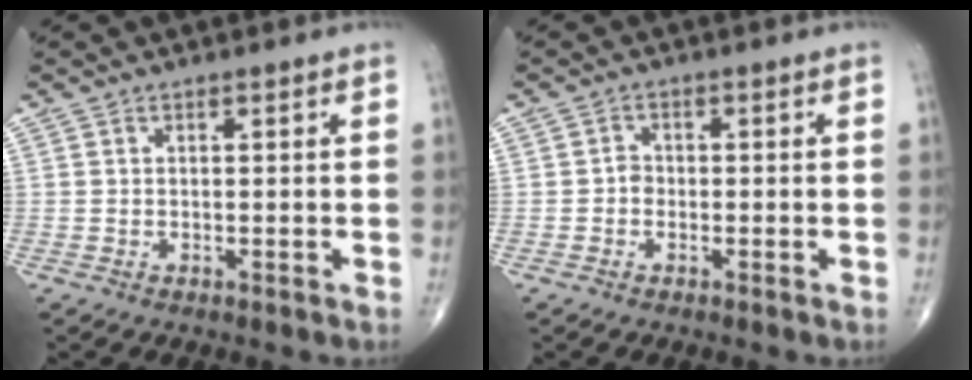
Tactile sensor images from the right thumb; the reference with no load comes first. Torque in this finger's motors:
{"motor_torque": [0.56, -0.43, 0.29, -0.15, 0.01]}